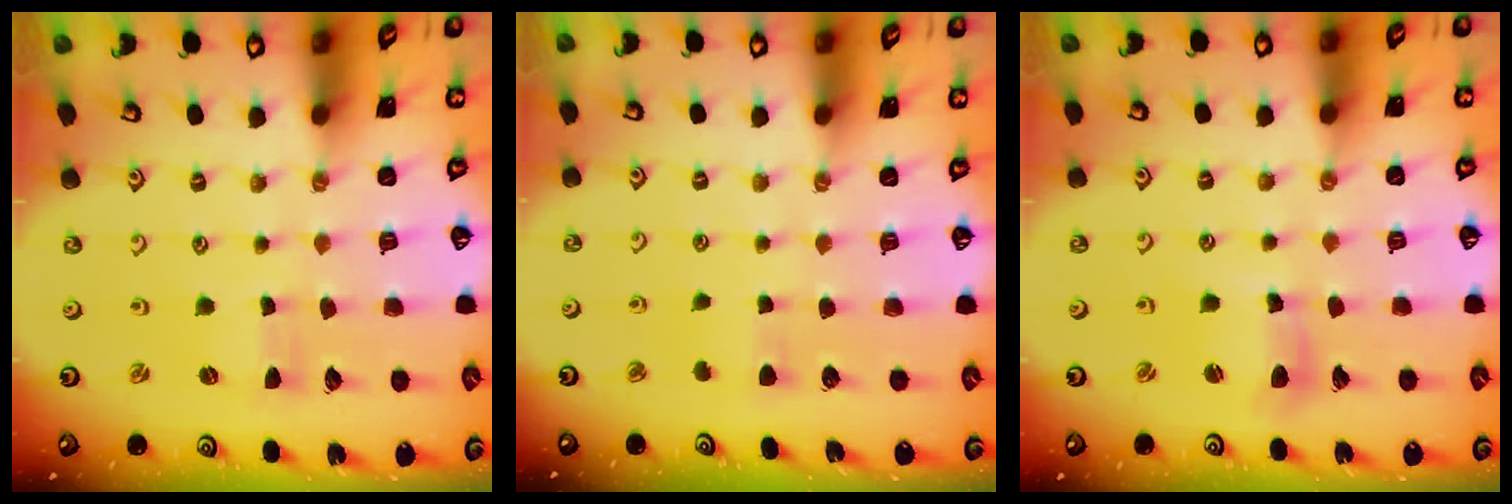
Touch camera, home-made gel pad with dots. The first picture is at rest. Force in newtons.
{"total": 3.4, "press": 3.4, "slide": 0.6}
{"total": 6.9, "press": 6.8, "slide": 1.1}